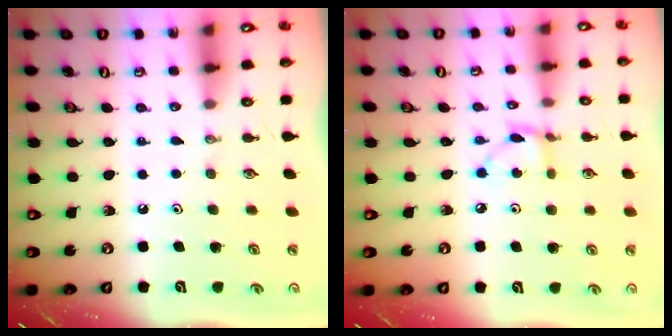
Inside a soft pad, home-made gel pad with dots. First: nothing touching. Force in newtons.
{"total": 4.0, "press": 4.0, "slide": 0.2}